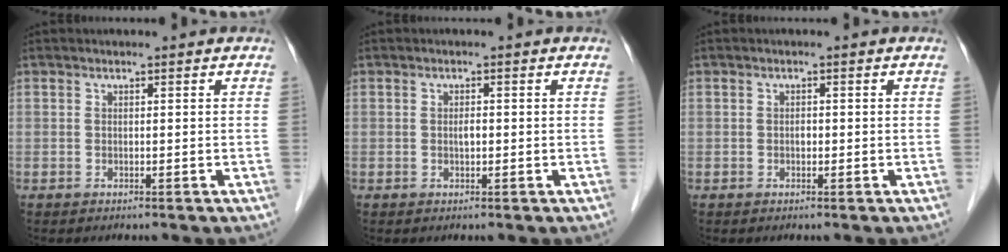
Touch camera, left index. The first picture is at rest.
{"total": 1.1, "force": [-0.2, 0.4, 1.0], "torque": [-0.020, -0.001, -0.004]}
{"total": 0.8, "force": [-0.3, 0.4, 0.6], "torque": [-0.010, -0.001, -0.006]}